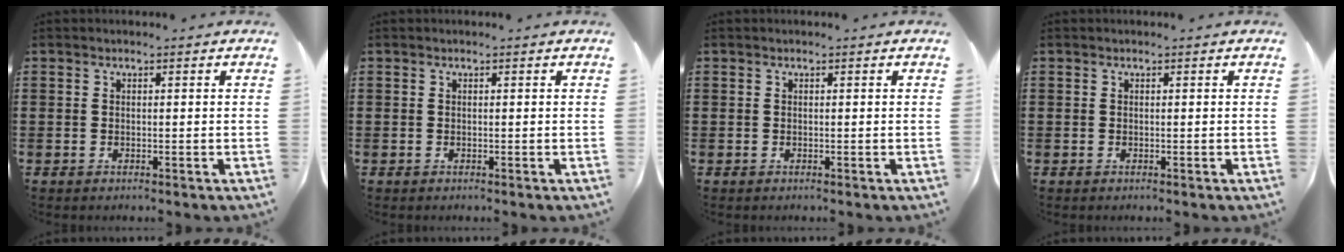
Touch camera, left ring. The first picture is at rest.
{"total": 0.0}
{"total": 0.0}
{"total": 0.0}